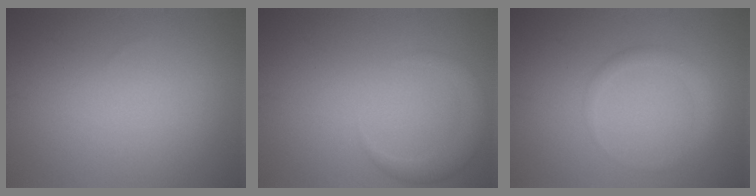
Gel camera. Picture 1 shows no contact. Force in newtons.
{"total": 2.7, "press": 2.7, "slide": 0.2}
{"total": 1.9, "press": 1.9, "slide": 0.1}